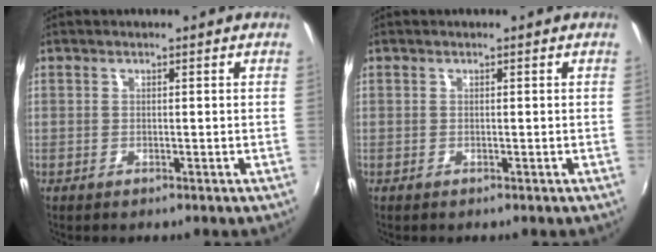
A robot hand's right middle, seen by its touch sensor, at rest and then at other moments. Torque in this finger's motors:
{"motor_torque": [0.00, 0.00, 0.00, 0.01]}